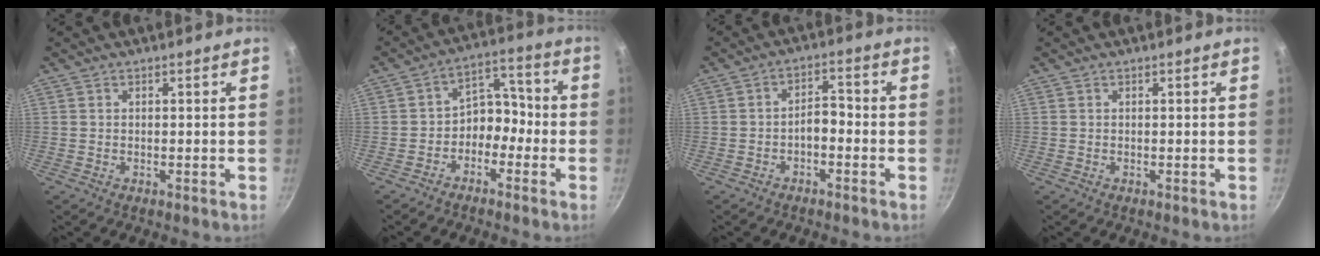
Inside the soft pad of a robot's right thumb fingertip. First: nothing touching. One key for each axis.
{"total": 7.7, "fx": -2.7, "fy": 5.6, "fz": 4.6, "tx": -0.036, "ty": 0.047, "tz": -0.059}
{"total": 4.2, "fx": -1.4, "fy": 2.3, "fz": 3.2, "tx": -0.039, "ty": 0.028, "tz": -0.030}
{"total": 0.0}